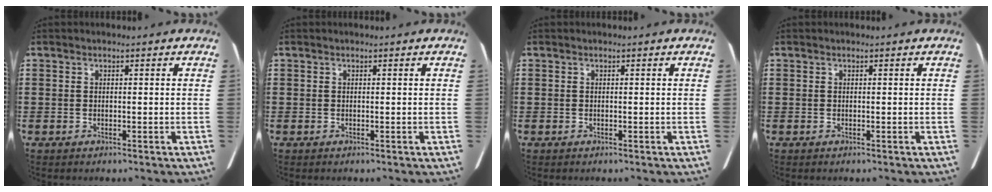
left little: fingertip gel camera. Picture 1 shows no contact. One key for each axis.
{"total": 0.0}
{"total": 0.0}
{"total": 0.0}